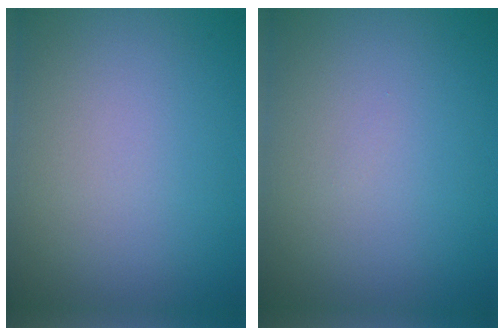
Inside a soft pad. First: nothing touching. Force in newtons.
{"total": 0.0}